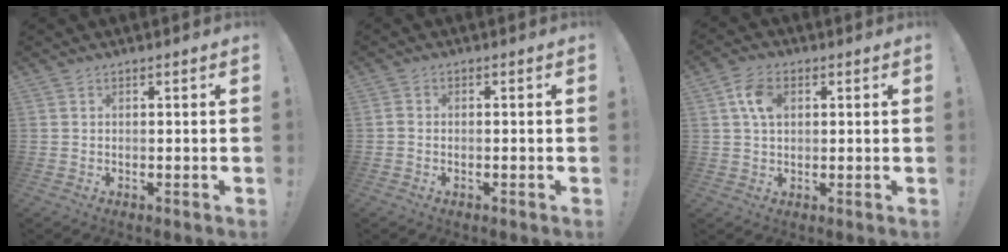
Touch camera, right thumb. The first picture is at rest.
{"total": 0.8, "force": [-0.6, 0.3, 0.5], "torque": [-0.008, 0.001, -0.010]}
{"total": 7.3, "force": [2.0, 5.1, 4.9], "torque": [-0.090, 0.008, 0.038]}